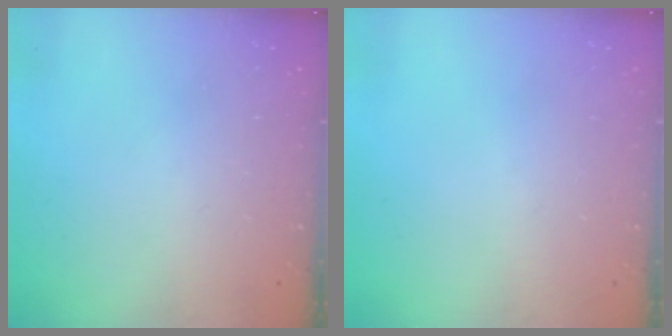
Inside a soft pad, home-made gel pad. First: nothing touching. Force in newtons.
{"total": 0.0}